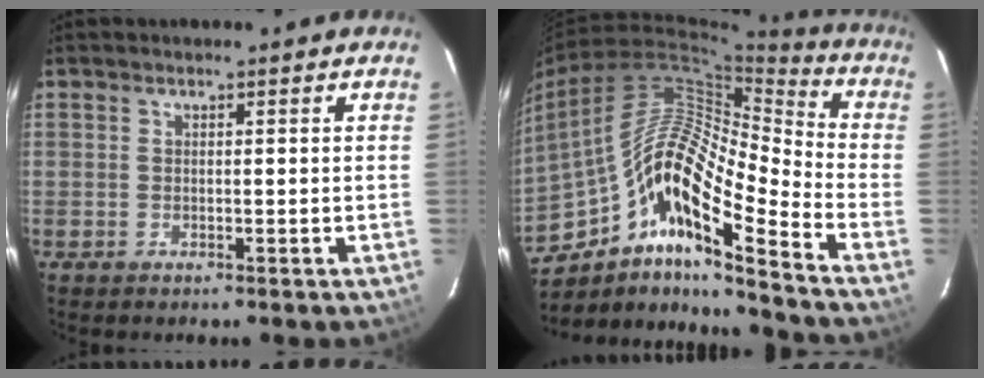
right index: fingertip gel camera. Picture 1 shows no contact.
{"total": 17.9, "force": [-8.7, 3.8, 15.2], "torque": [-0.256, -0.005, -0.170]}